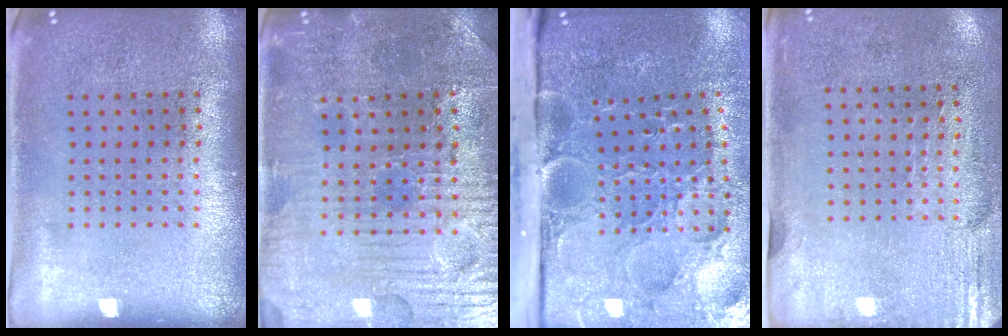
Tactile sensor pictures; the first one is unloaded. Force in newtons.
{"total": 3.7, "press": 3.7, "slide": 0.6}
{"total": 5.3, "press": 4.2, "slide": 3.3}
{"total": 2.9, "press": 2.4, "slide": 1.6}